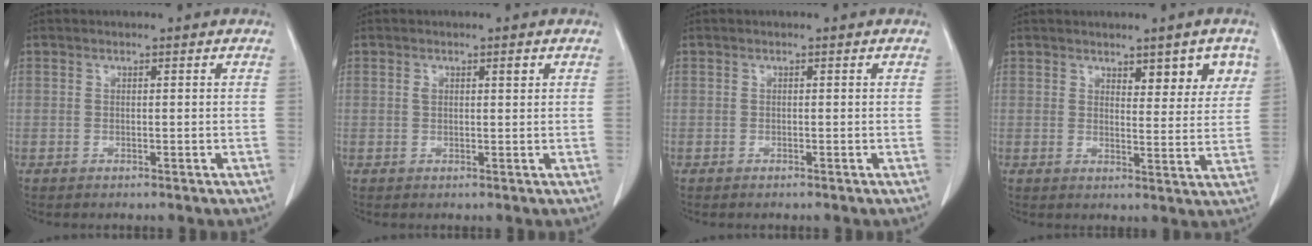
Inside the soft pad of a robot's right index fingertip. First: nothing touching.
{"total": 1.7, "force": [0.7, 0.7, 1.3], "torque": [-0.026, 0.009, 0.013]}
{"total": 0.0}
{"total": 6.1, "force": [3.4, 2.1, 4.6], "torque": [-0.051, -0.002, 0.044]}